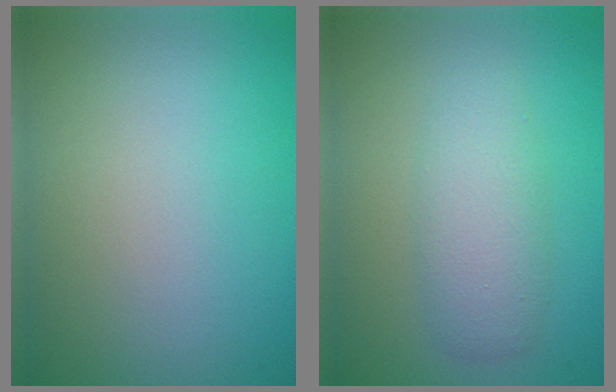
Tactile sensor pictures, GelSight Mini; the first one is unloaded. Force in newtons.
{"total": 2.3, "press": 2.3, "slide": 0.2}